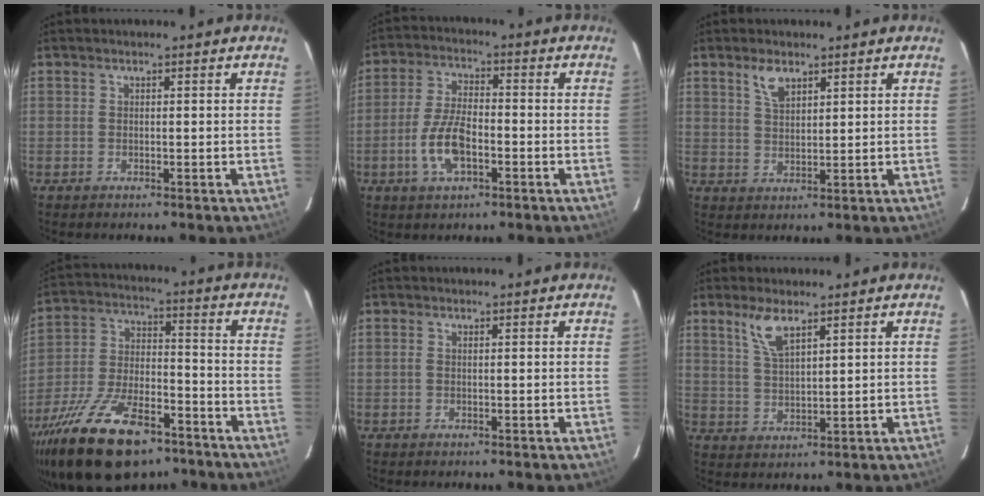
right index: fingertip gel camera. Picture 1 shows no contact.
{"total": 8.7, "force": [-3.1, 3.7, 7.2], "torque": [-0.151, 0.001, -0.057]}
{"total": 4.0, "force": [2.7, 1.8, 2.4], "torque": [-0.042, 0.003, 0.053]}
{"total": 23.1, "force": [-15.3, 10.0, 14.1], "torque": [-0.282, -0.024, -0.252]}
{"total": 0.0}
{"total": 5.5, "force": [3.8, 1.6, 3.7], "torque": [-0.073, -0.001, 0.080]}